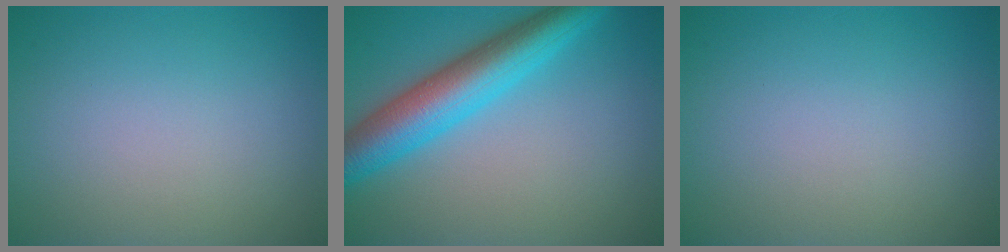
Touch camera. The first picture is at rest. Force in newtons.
{"total": 7.2, "press": 7.2, "slide": 0.2}
{"total": 0.0}